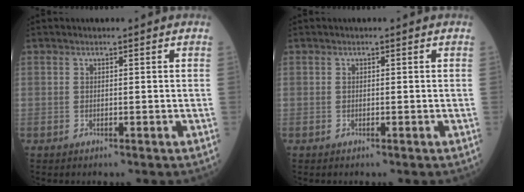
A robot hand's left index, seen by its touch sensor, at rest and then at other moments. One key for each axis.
{"total": 0.0}